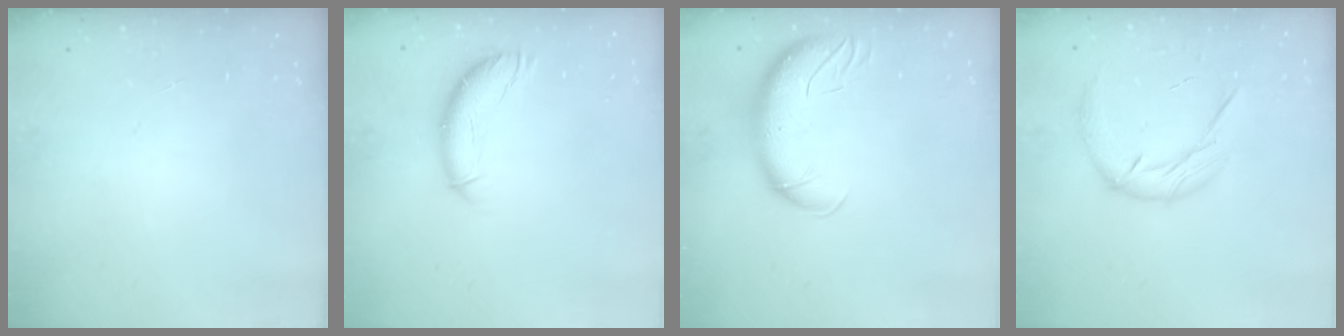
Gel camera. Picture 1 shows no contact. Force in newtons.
{"total": 11.7, "press": 11.6, "slide": 1.2}
{"total": 13.7, "press": 13.2, "slide": 3.6}
{"total": 11.5, "press": 11.5, "slide": 0.8}